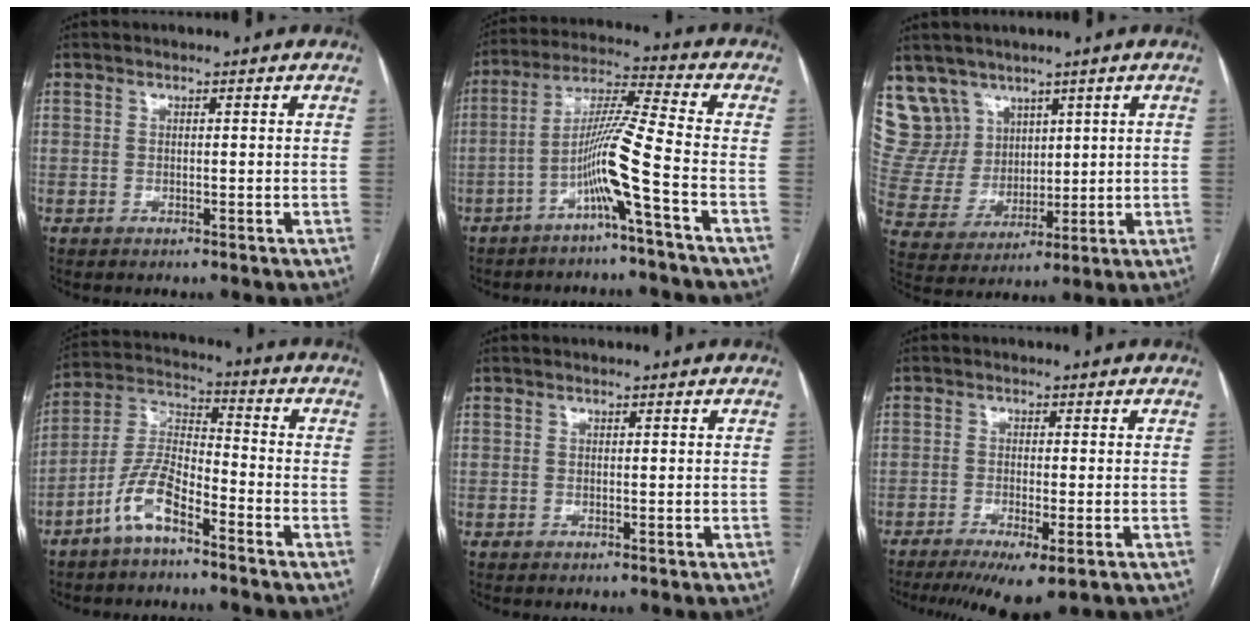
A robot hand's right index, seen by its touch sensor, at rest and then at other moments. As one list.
[{"total": 9.0, "force": [-3.9, -2.0, 7.9], "torque": [-0.156, 0.011, -0.076]}, {"total": 9.9, "force": [7.0, 7.0, 0.4], "torque": [-0.021, 0.030, 0.159]}, {"total": 8.8, "force": [-5.5, 2.6, 6.4], "torque": [-0.144, 0.009, -0.114]}, {"total": 0.0}, {"total": 8.3, "force": [-5.4, 1.1, 6.2], "torque": [-0.094, -0.022, -0.084]}]